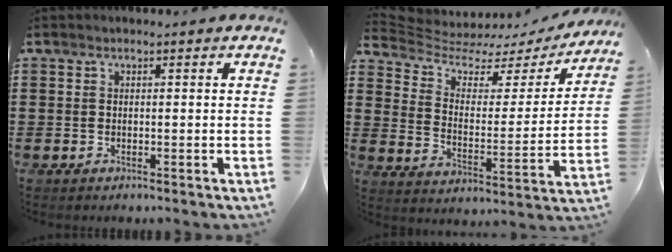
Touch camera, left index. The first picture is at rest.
{"total": 5.2, "force": [4.4, 1.9, 1.8], "torque": [-0.063, -0.029, 0.073]}